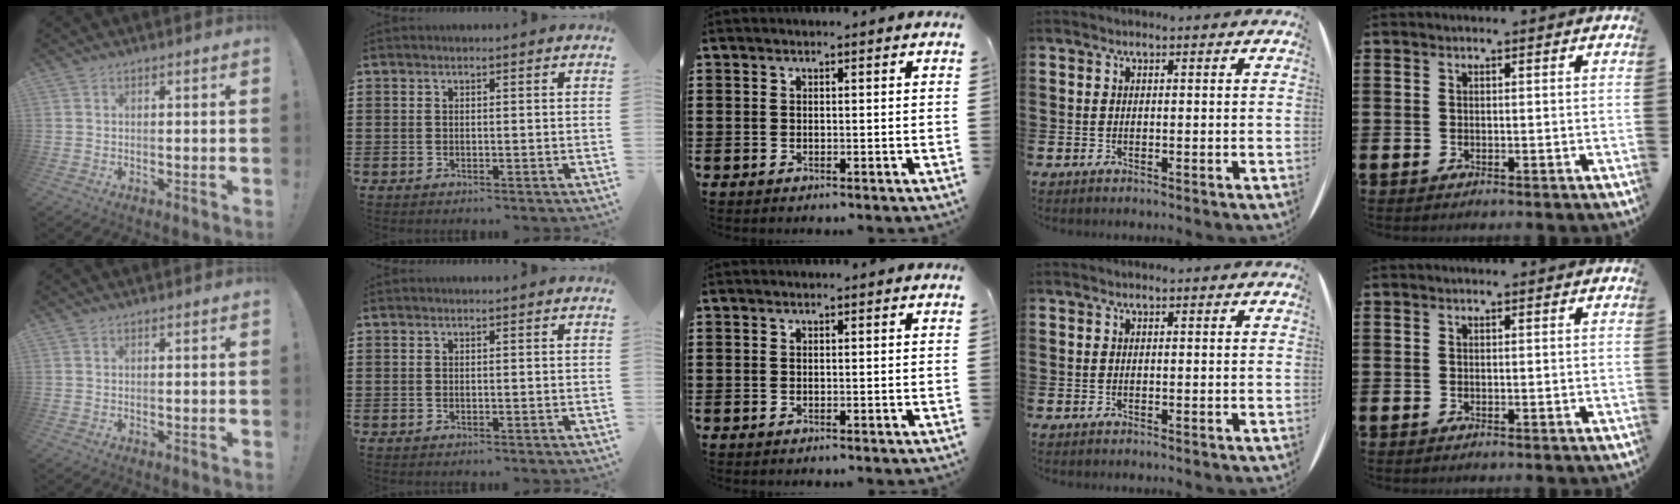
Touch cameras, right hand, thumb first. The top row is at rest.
{}